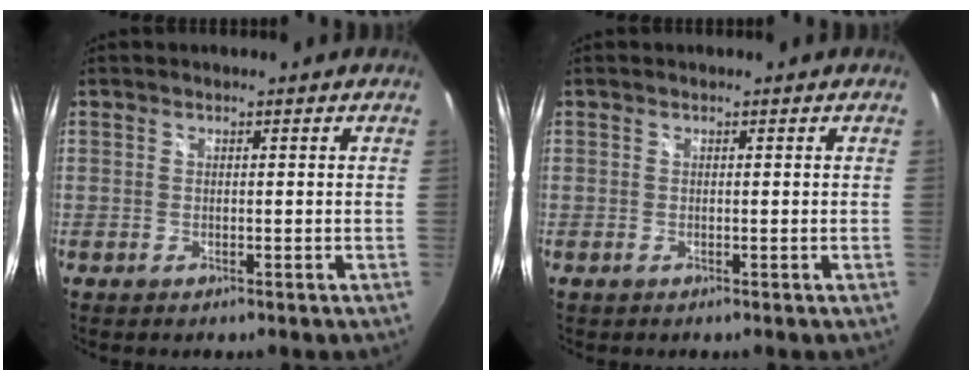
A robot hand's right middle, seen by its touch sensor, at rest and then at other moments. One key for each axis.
{"total": 0.0}